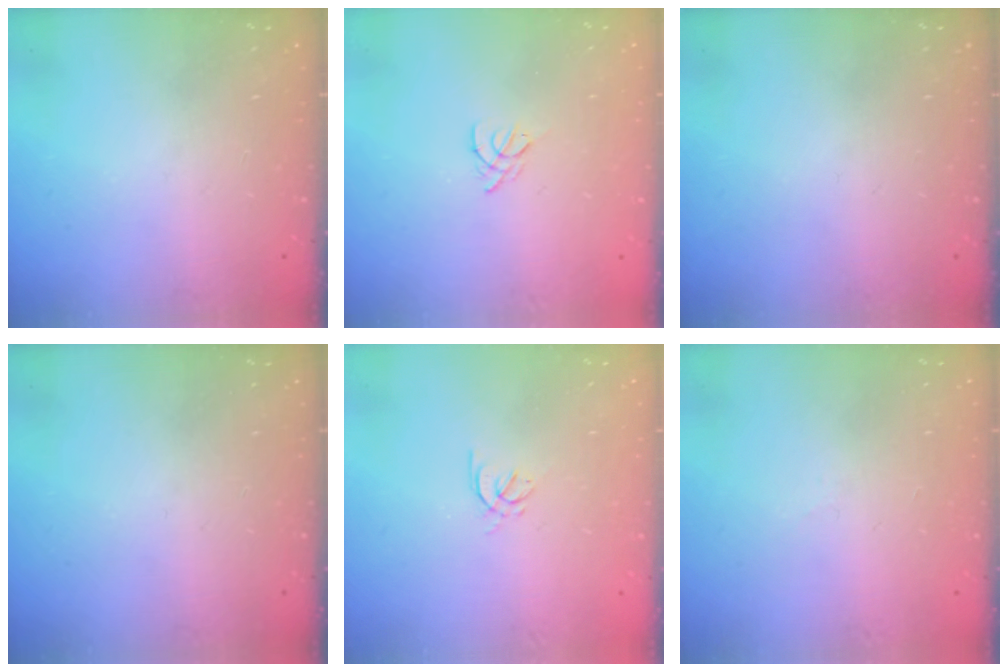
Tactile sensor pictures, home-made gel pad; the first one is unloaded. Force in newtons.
{"total": 2.5, "press": 2.4, "slide": 0.6}
{"total": 0.0}
{"total": 0.0}
{"total": 2.1, "press": 2.0, "slide": 0.6}
{"total": 2.0, "press": 1.9, "slide": 0.5}